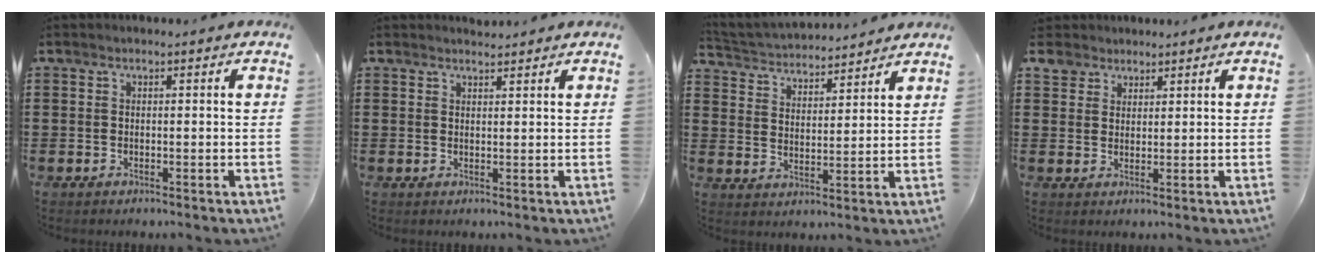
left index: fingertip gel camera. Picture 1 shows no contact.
{"total": 1.5, "force": [1.5, 0.1, 0.2], "torque": [-0.007, 0.003, 0.030]}
{"total": 3.5, "force": [3.5, 0.4, 0.0], "torque": [-0.020, -0.025, 0.058]}
{"total": 3.7, "force": [2.6, 2.6, 0.3], "torque": [-0.016, 0.006, 0.047]}